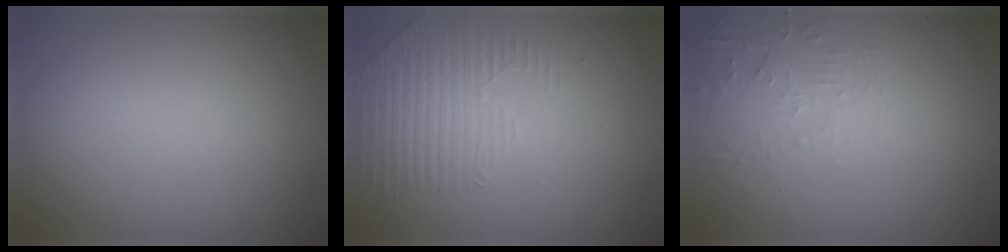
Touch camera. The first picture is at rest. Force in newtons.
{"total": 1.7, "press": 1.3, "slide": 1.1}
{"total": 2.4, "press": 2.3, "slide": 0.6}